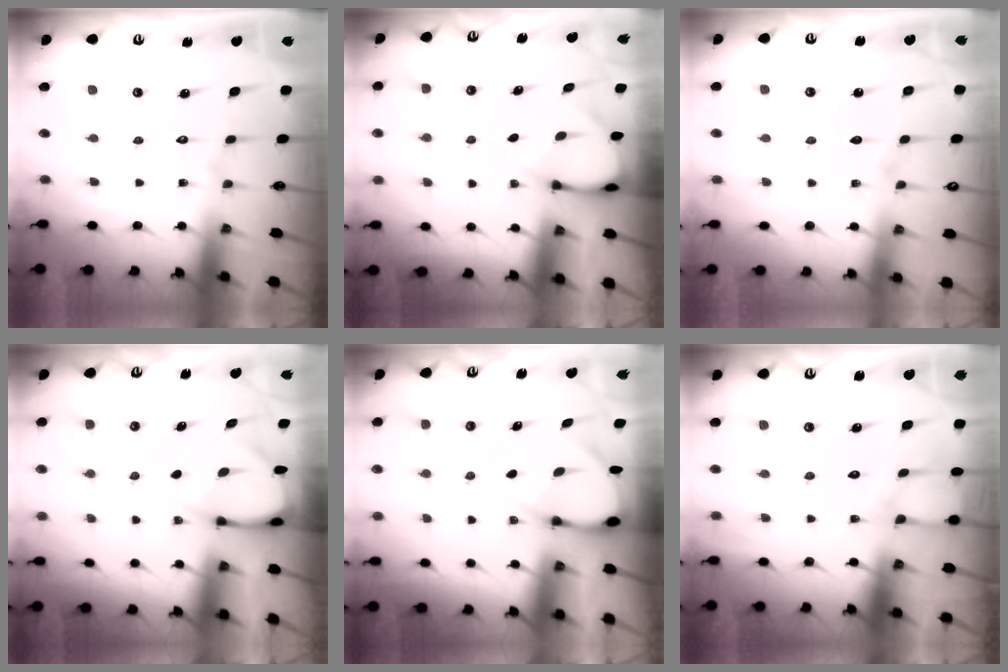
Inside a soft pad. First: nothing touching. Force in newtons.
{"total": 3.0, "press": 3.0, "slide": 0.2}
{"total": 3.7, "press": 3.7, "slide": 0.5}
{"total": 3.5, "press": 3.4, "slide": 0.3}
{"total": 3.5, "press": 3.5, "slide": 0.2}
{"total": 7.4, "press": 7.4, "slide": 0.5}